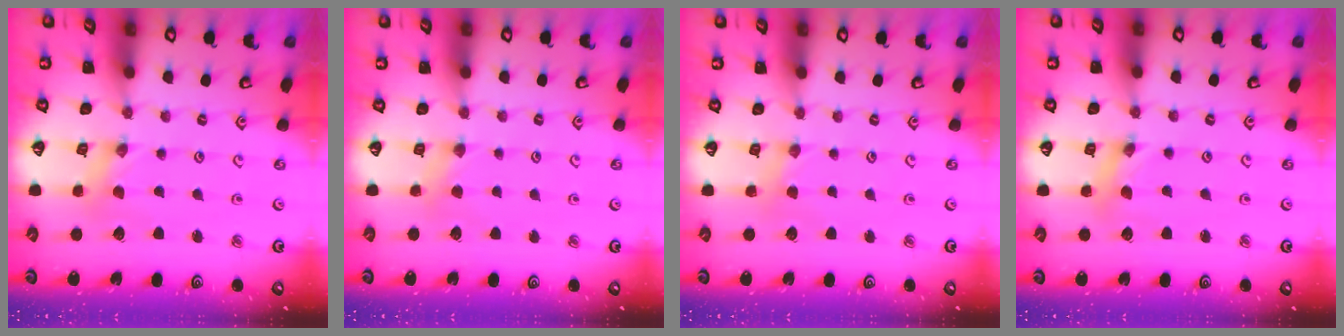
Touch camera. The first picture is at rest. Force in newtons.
{"total": 3.1, "press": 3.0, "slide": 0.5}
{"total": 2.1, "press": 2.1, "slide": 0.4}
{"total": 2.1, "press": 2.1, "slide": 0.3}